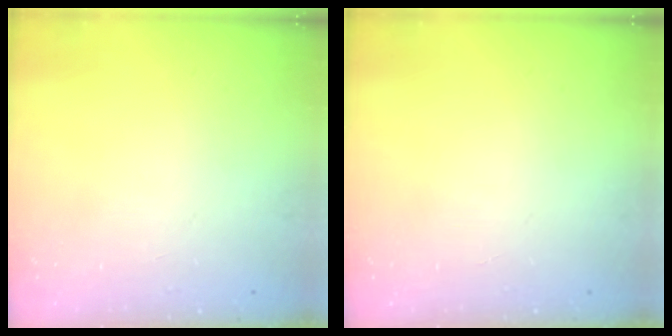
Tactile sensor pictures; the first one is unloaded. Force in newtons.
{"total": 0.0}